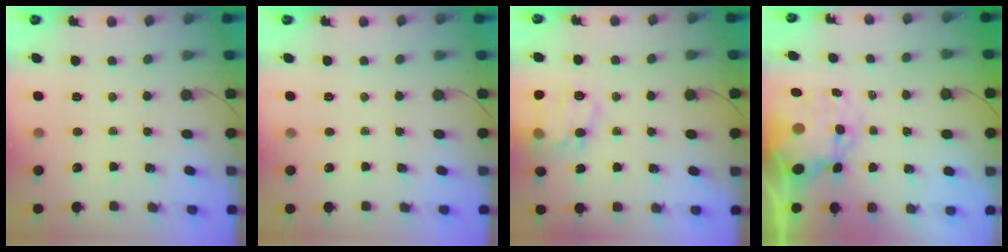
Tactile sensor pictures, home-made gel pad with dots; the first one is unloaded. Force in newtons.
{"total": 0.0}
{"total": 16.6, "press": 16.6, "slide": 1.4}
{"total": 10.0, "press": 9.6, "slide": 2.9}